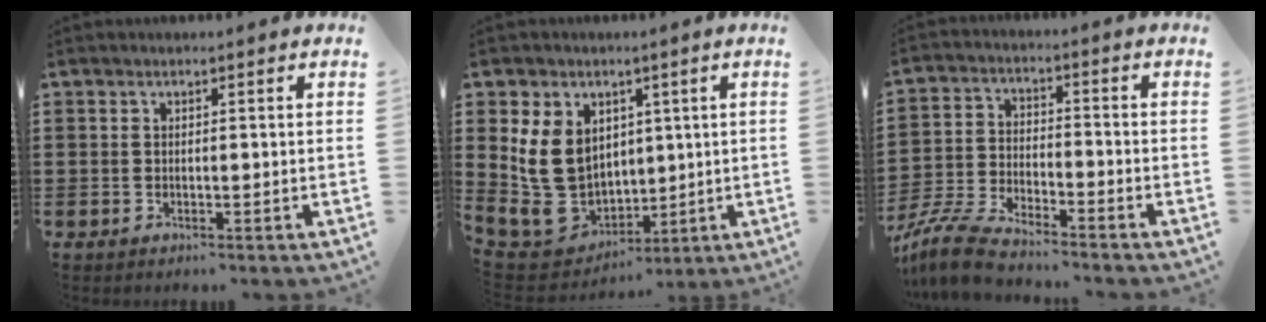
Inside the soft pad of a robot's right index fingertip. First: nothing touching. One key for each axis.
{"total": 11.8, "fx": 1.8, "fy": 9.8, "fz": 6.4, "tx": -0.182, "ty": 0.001, "tz": 0.037}
{"total": 7.8, "fx": -7.3, "fy": 0.6, "fz": 2.9, "tx": -0.078, "ty": 0.000, "tz": -0.146}